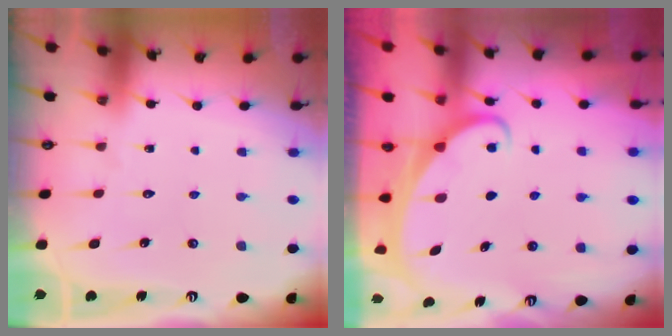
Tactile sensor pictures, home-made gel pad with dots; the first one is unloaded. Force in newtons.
{"total": 2.4, "press": 2.4, "slide": 0.3}